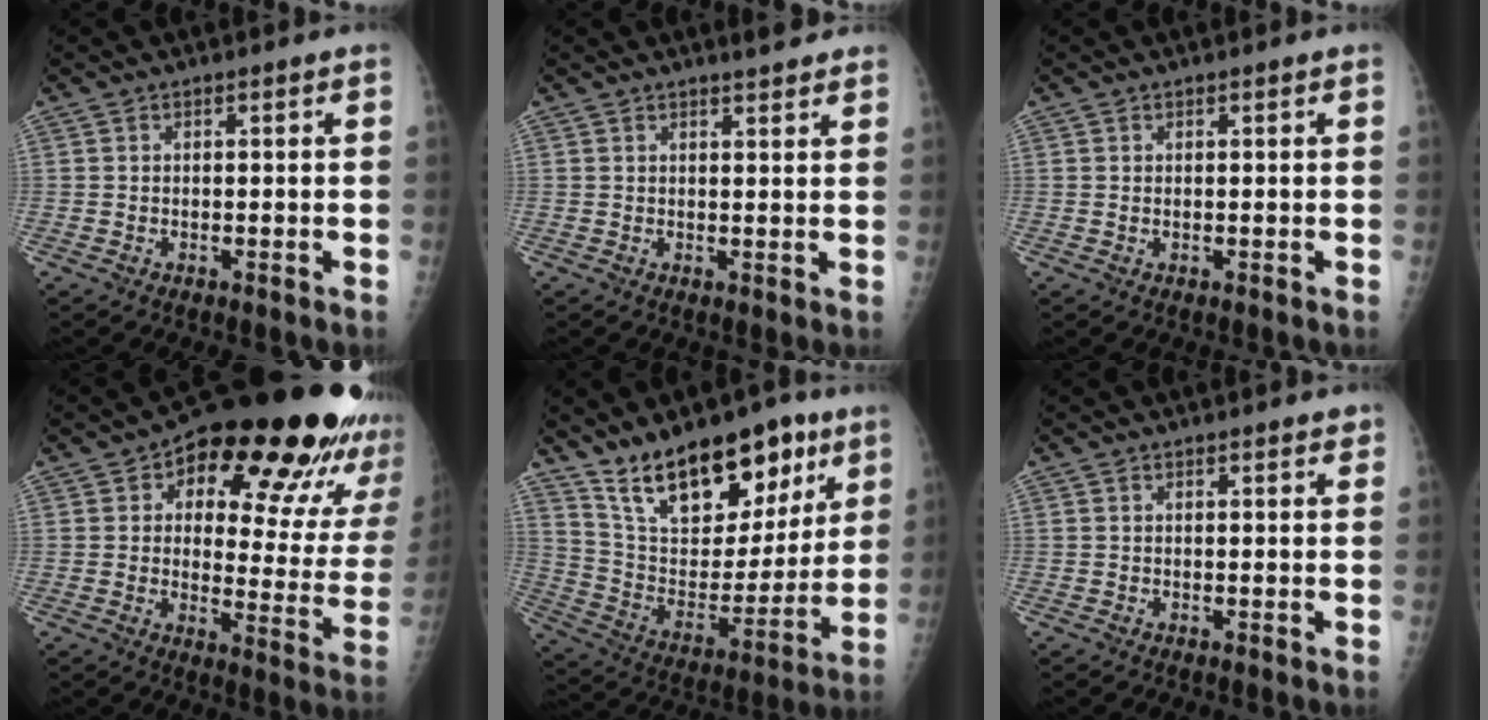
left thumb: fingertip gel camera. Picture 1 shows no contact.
{"total": 3.5, "force": [3.1, 0.6, 1.6], "torque": [-0.013, -0.016, 0.041]}
{"total": 0.7, "force": [0.5, 0.2, 0.5], "torque": [-0.007, -0.003, 0.010]}
{"total": 26.1, "force": [13.9, 10.9, 19.2], "torque": [-0.211, -0.029, 0.184]}
{"total": 21.8, "force": [14.6, 10.4, 12.5], "torque": [-0.152, -0.065, 0.252]}
{"total": 1.9, "force": [1.7, 0.5, 0.8], "torque": [-0.002, -0.002, 0.019]}